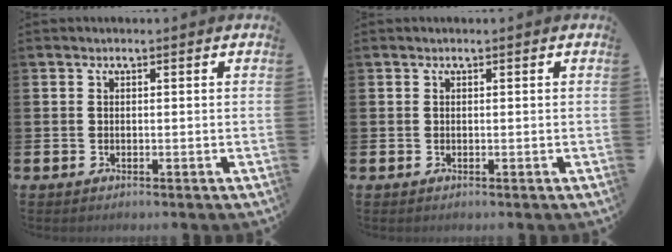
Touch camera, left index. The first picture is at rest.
{"total": 0.0}